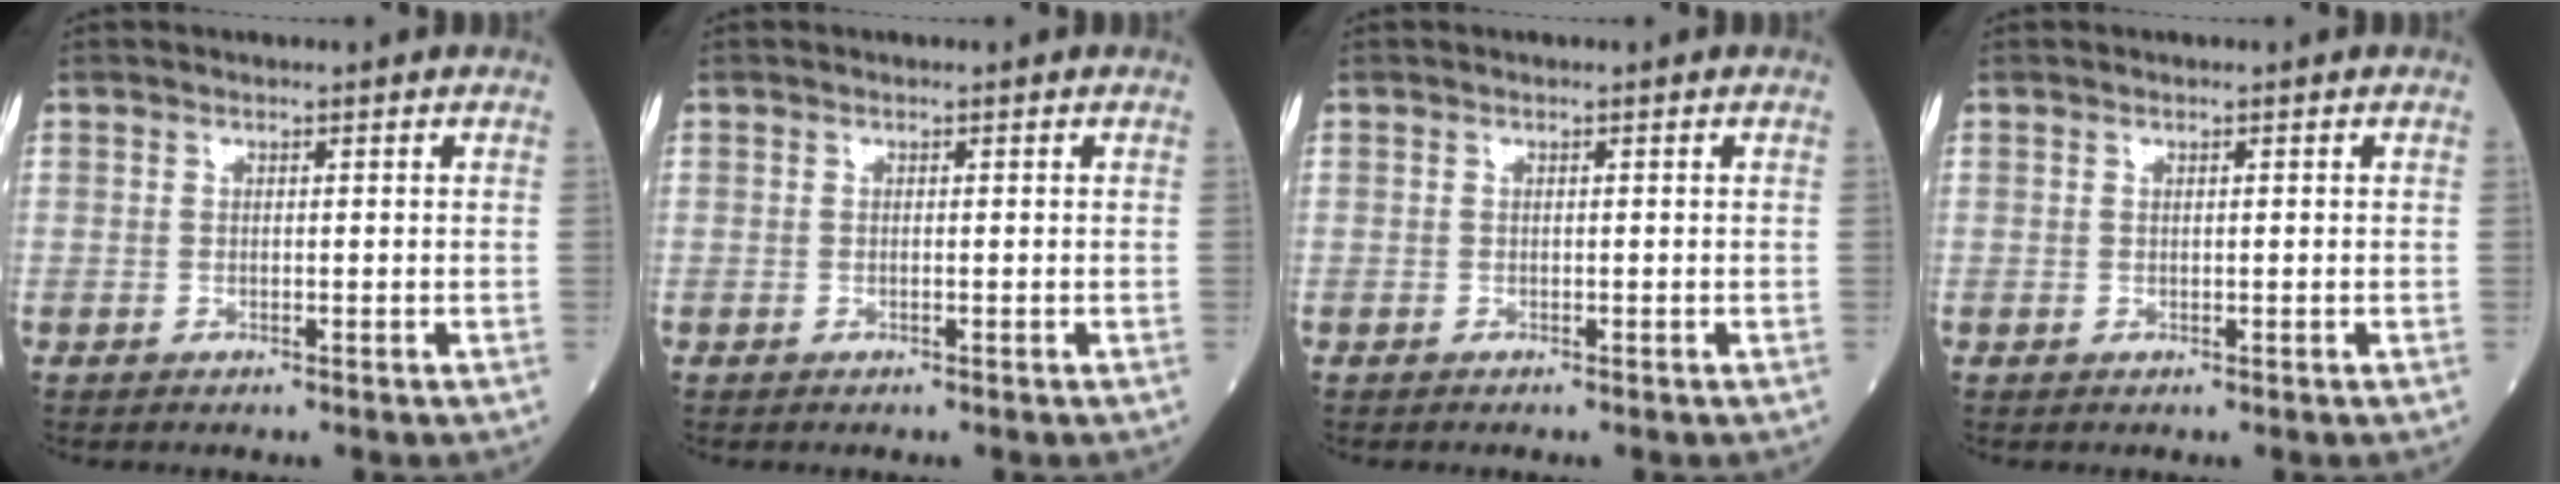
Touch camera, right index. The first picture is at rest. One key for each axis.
{"total": 0.0}
{"total": 0.0}
{"total": 0.0}